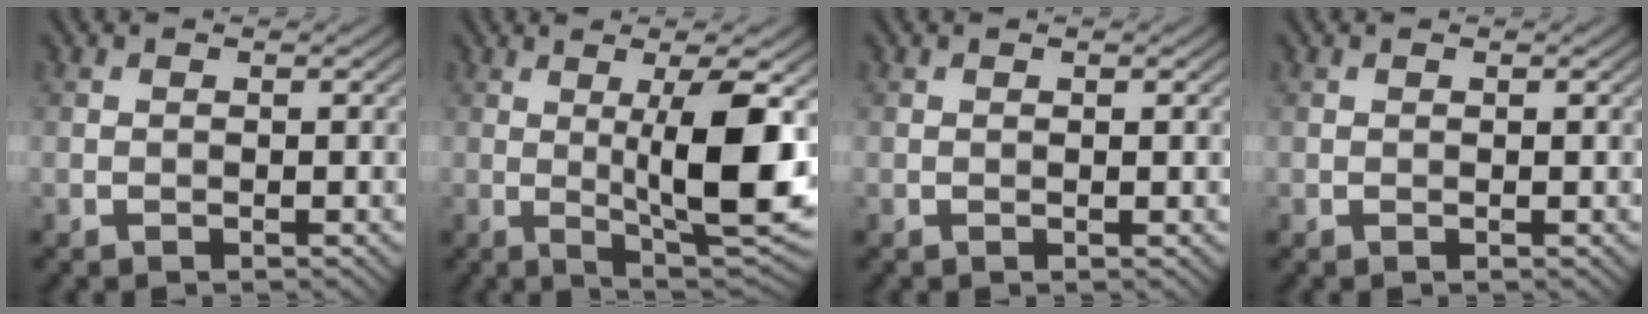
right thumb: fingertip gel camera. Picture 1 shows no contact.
{"total": 11.8, "force": [0.9, 2.4, 11.6], "torque": [-0.174, 0.001, 0.023]}
{"total": 0.0}
{"total": 0.0}